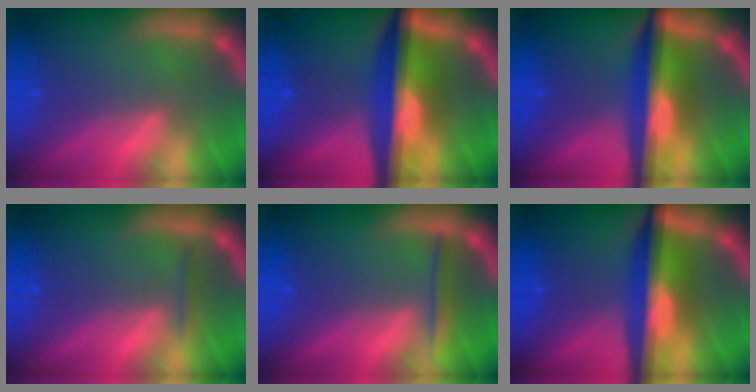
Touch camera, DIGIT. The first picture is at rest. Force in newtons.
{"total": 9.6}
{"total": 8.1}
{"total": 0.9}
{"total": 2.0}
{"total": 8.6}